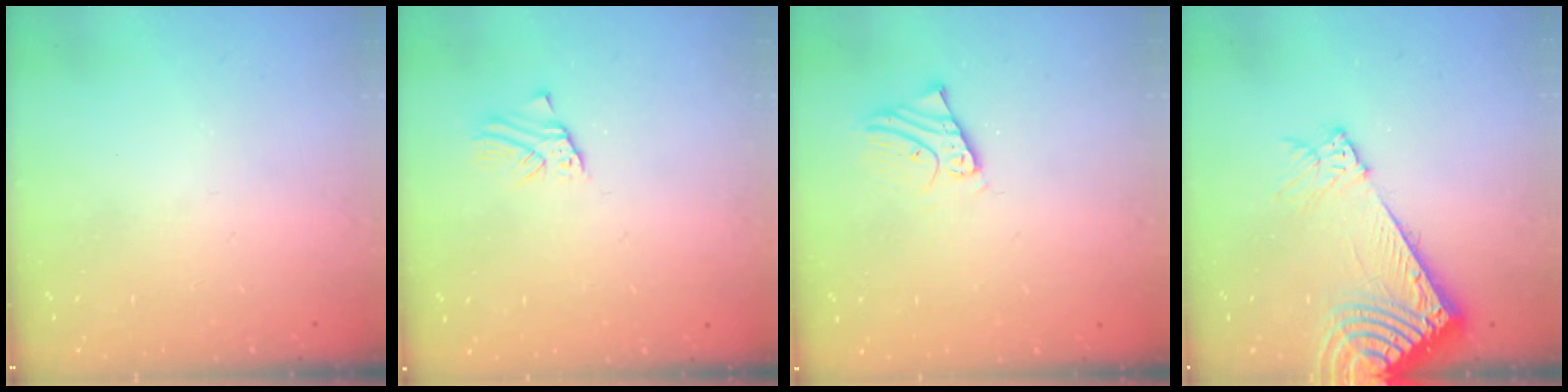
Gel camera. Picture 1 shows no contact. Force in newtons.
{"total": 1.4, "press": 1.4, "slide": 0.1}
{"total": 2.8, "press": 2.8, "slide": 0.2}
{"total": 10.5, "press": 10.4, "slide": 1.5}